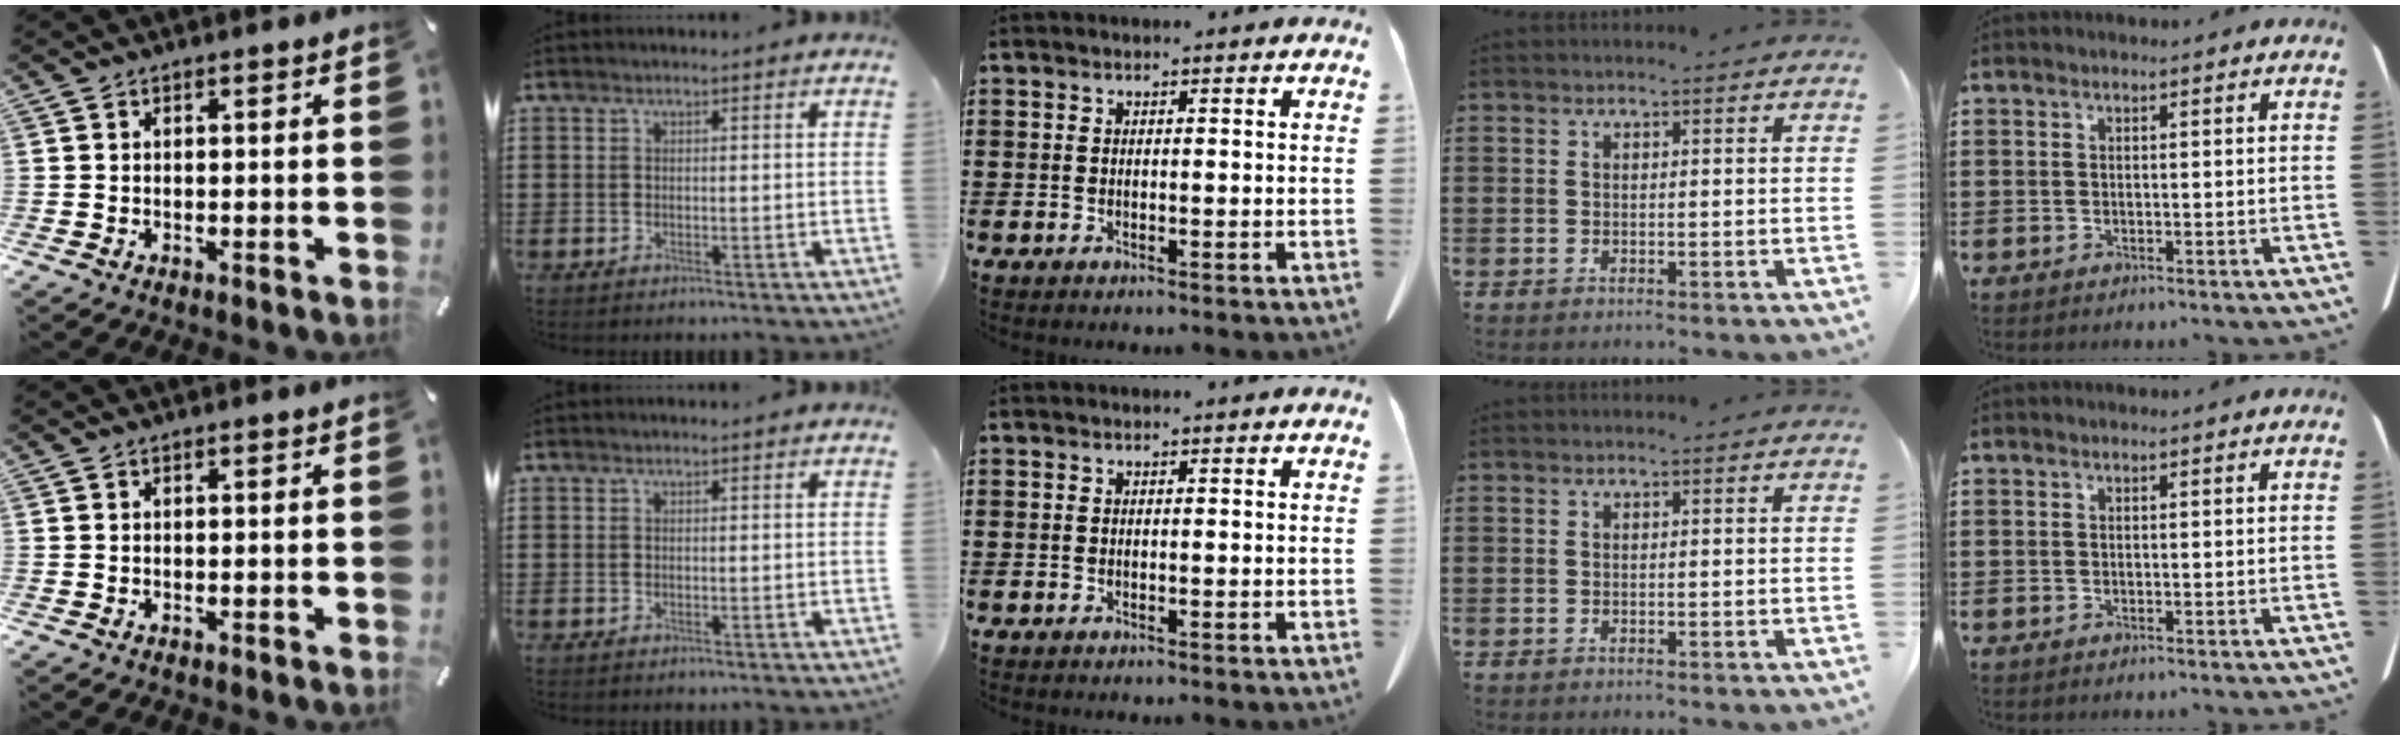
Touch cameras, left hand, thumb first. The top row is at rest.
{}